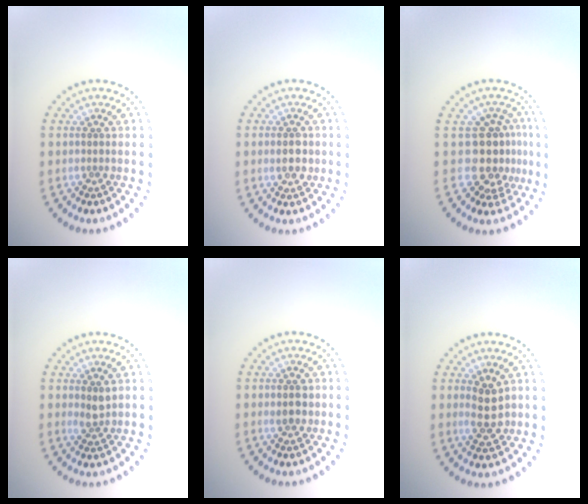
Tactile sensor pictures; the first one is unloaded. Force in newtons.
{"total": 2.1, "press": 2.1, "slide": 0.3}
{"total": 4.1, "press": 3.2, "slide": 2.5}
{"total": 1.5, "press": 1.4, "slide": 0.6}
{"total": 1.7, "press": 1.7, "slide": 0.4}
{"total": 2.9, "press": 2.8, "slide": 0.7}